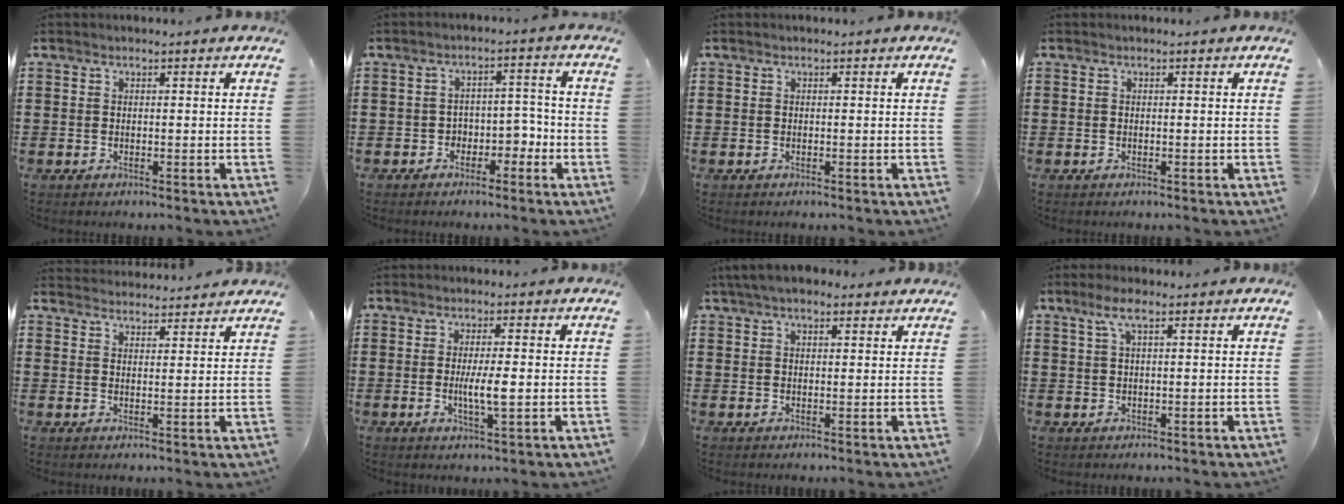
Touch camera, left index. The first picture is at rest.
{"total": 3.5, "force": [-2.1, 2.4, 1.5], "torque": [-0.034, 0.009, -0.047]}
{"total": 0.0}
{"total": 0.0}
{"total": 3.1, "force": [3.1, 0.1, -0.2], "torque": [-0.006, -0.013, 0.058]}
{"total": 4.5, "force": [-0.2, 0.6, 4.4], "torque": [-0.086, -0.005, -0.007]}
{"total": 3.8, "force": [3.0, 1.2, 2.0], "torque": [-0.046, 0.005, 0.055]}
{"total": 3.8, "force": [1.9, 0.9, 3.2], "torque": [-0.067, 0.005, 0.033]}